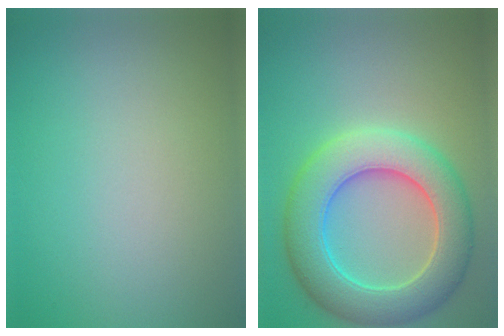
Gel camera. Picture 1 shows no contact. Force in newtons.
{"total": 8.3, "press": 8.3, "slide": 0.5}